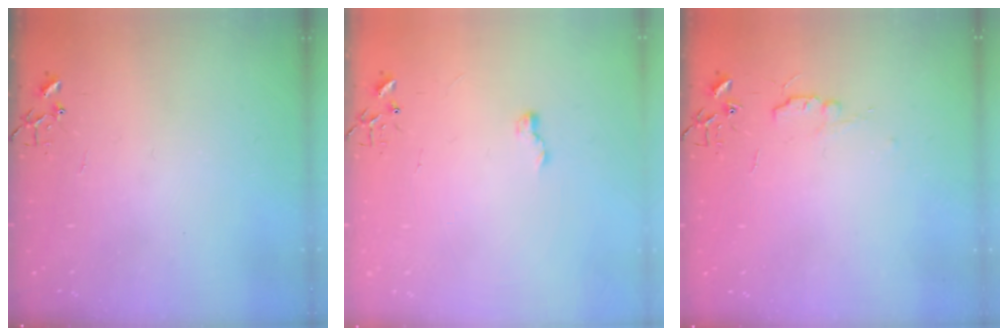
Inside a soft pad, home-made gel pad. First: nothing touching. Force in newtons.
{"total": 5.7, "press": 5.6, "slide": 0.7}
{"total": 5.6, "press": 5.5, "slide": 0.7}